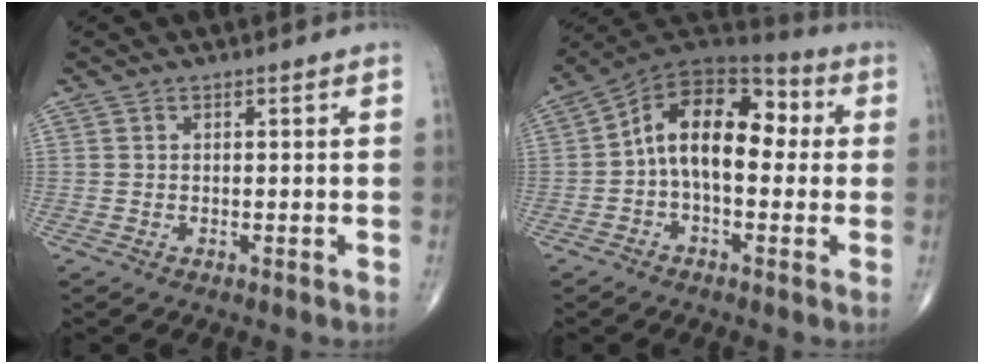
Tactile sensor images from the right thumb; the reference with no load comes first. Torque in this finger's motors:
{"motor_torque": [-0.03, 0.80, 0.75, 0.31, 0.29]}